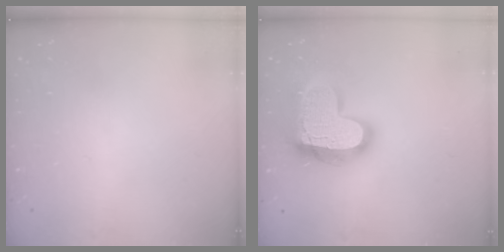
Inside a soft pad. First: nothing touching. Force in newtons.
{"total": 20.2, "press": 20.1, "slide": 1.7}